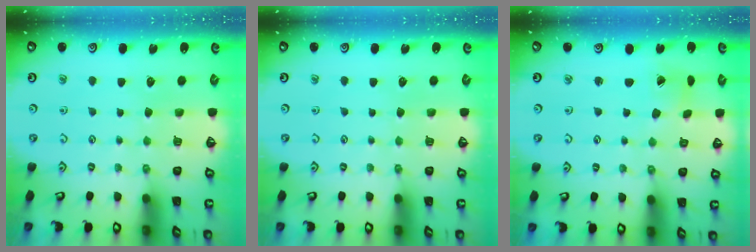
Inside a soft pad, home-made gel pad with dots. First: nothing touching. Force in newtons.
{"total": 0.0}
{"total": 2.2, "press": 2.2, "slide": 0.3}